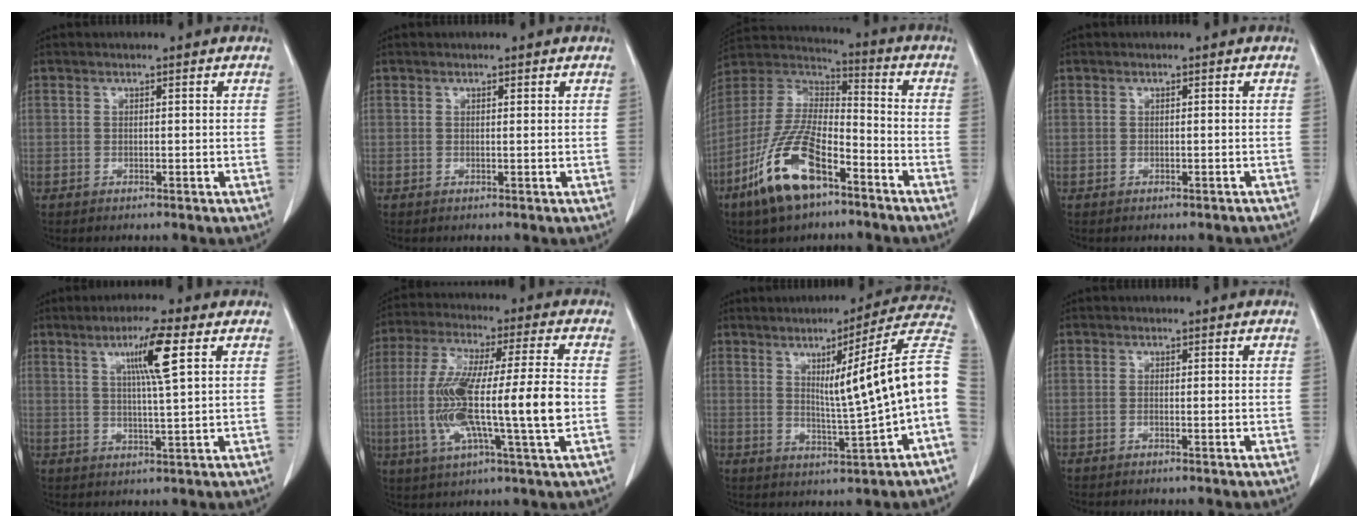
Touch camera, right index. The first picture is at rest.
{"total": 0.0}
{"total": 16.2, "force": [-8.9, 5.6, 12.3], "torque": [-0.260, -0.007, -0.165]}
{"total": 1.0, "force": [-0.8, 0.6, 0.1], "torque": [0.004, 0.005, -0.012]}
{"total": 7.4, "force": [2.9, -0.6, 6.8], "torque": [-0.119, 0.001, 0.051]}
{"total": 17.4, "force": [-2.0, 0.9, 17.3], "torque": [-0.332, 0.002, -0.040]}
{"total": 13.9, "force": [0.4, -1.5, 13.8], "torque": [-0.179, 0.007, 0.003]}
{"total": 0.9, "force": [-0.2, 0.1, 0.8], "torque": [-0.014, -0.001, -0.001]}